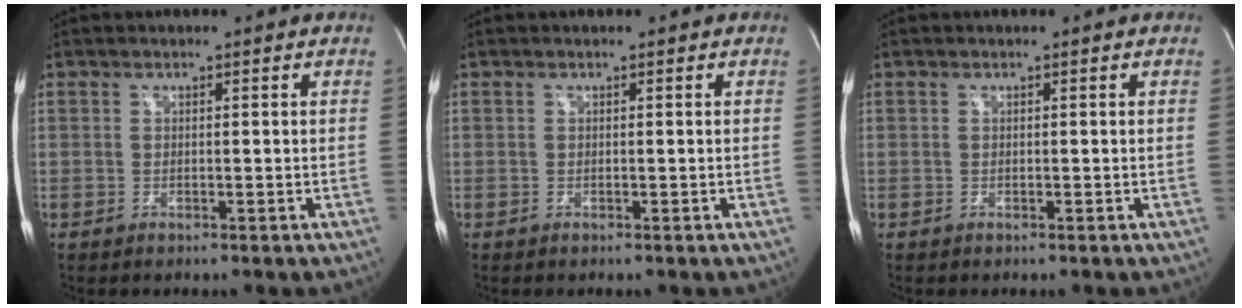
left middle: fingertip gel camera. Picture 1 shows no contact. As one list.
[{"total": 0.0}, {"total": 0.0}]